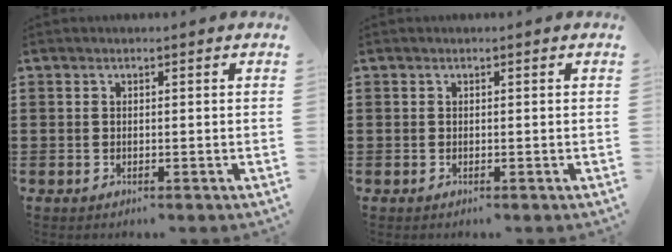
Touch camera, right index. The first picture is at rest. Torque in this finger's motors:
{"motor_torque": [0.15, -0.08, 0.01, 0.01]}